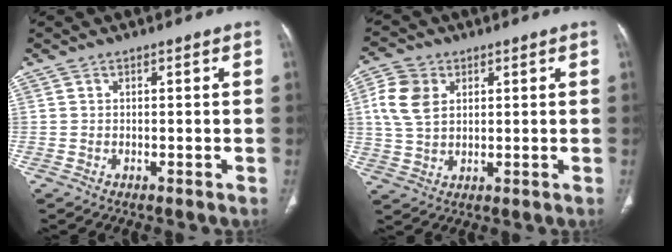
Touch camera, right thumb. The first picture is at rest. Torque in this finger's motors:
{"motor_torque": [-0.49, 0.89, 0.85, 0.08, 0.00]}